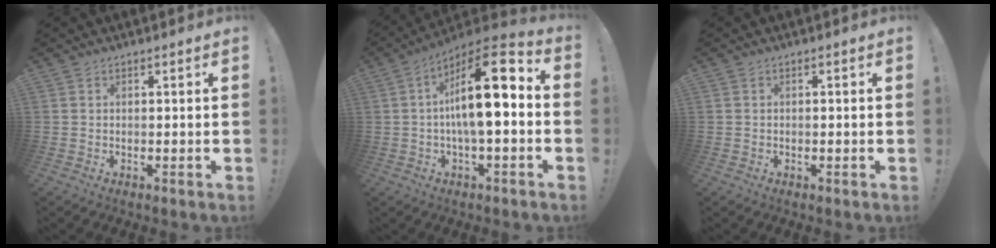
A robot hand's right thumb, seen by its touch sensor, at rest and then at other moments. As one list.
[{"total": 17.6, "force": [1.1, 5.5, 16.6], "torque": [-0.260, 0.000, 0.013]}, {"total": 0.7, "force": [-0.5, -0.1, 0.4], "torque": [-0.009, -0.001, -0.009]}]